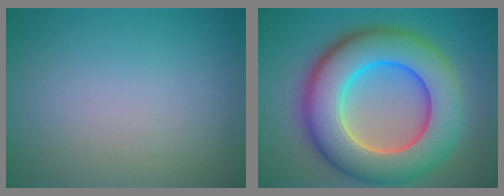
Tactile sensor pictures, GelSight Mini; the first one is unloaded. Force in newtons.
{"total": 12.6, "press": 12.5, "slide": 0.8}